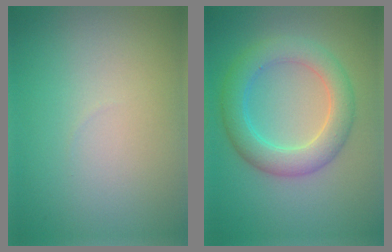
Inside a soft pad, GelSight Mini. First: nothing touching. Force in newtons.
{"total": 4.9, "press": 4.9, "slide": 0.1}